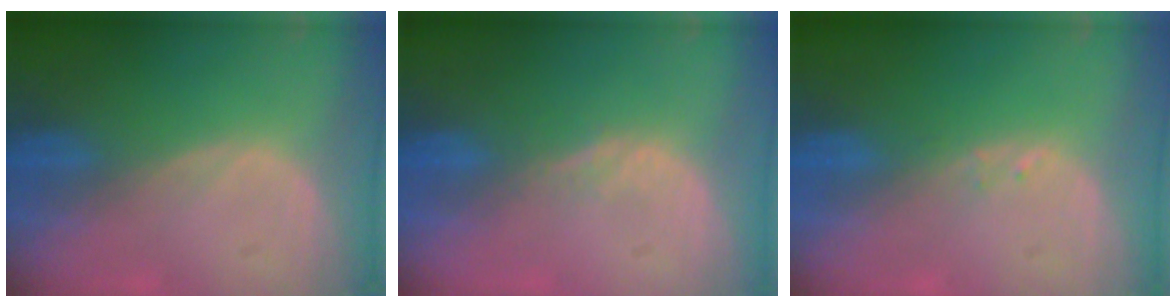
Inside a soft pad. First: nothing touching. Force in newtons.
{"total": 1.5, "press": 1.2, "slide": 0.9}
{"total": 0.6, "press": 0.6, "slide": 0.1}